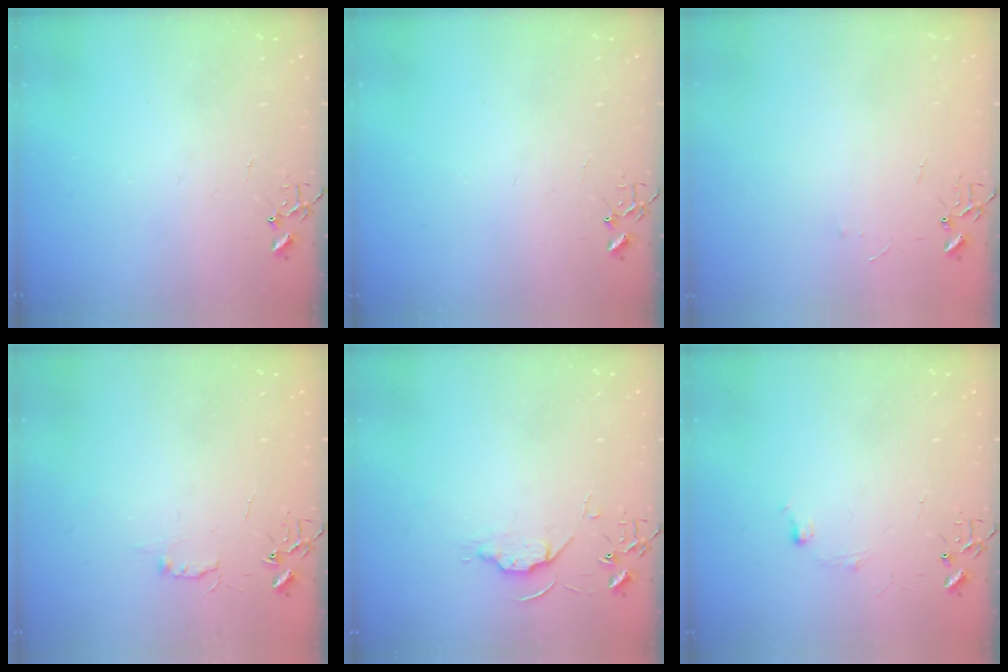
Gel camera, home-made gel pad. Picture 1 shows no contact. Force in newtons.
{"total": 0.0}
{"total": 3.2, "press": 3.2, "slide": 0.4}
{"total": 4.4, "press": 4.4, "slide": 0.6}
{"total": 5.7, "press": 5.6, "slide": 0.8}
{"total": 5.8, "press": 5.7, "slide": 0.7}